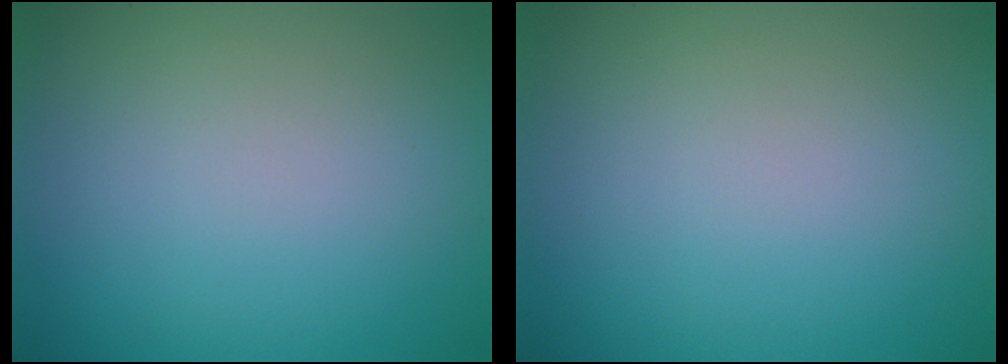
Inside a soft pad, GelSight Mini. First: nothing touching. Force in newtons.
{"total": 0.0}